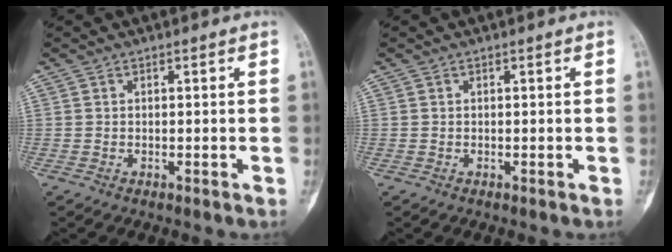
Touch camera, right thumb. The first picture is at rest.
{"total": 0.0}